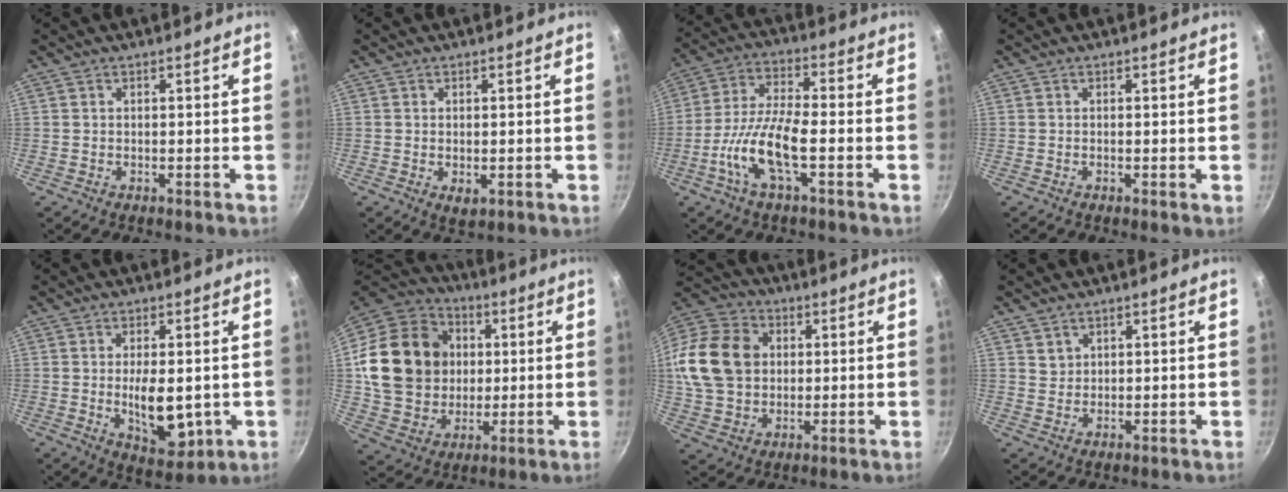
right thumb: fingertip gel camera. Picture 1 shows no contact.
{"total": 2.3, "force": [-0.3, 1.4, 1.8], "torque": [-0.028, -0.007, -0.002]}
{"total": 11.3, "force": [-3.9, 3.5, 10.0], "torque": [-0.201, 0.028, -0.087]}
{"total": 0.0}
{"total": 10.4, "force": [-0.8, 5.2, 8.9], "torque": [-0.122, -0.017, 0.004]}
{"total": 22.0, "force": [2.6, 18.6, 11.5], "torque": [-0.188, 0.017, 0.052]}
{"total": 19.1, "force": [2.6, 15.1, 11.3], "torque": [-0.203, 0.024, 0.044]}
{"total": 1.8, "force": [1.1, 1.4, 0.3], "torque": [0.011, 0.005, 0.023]}